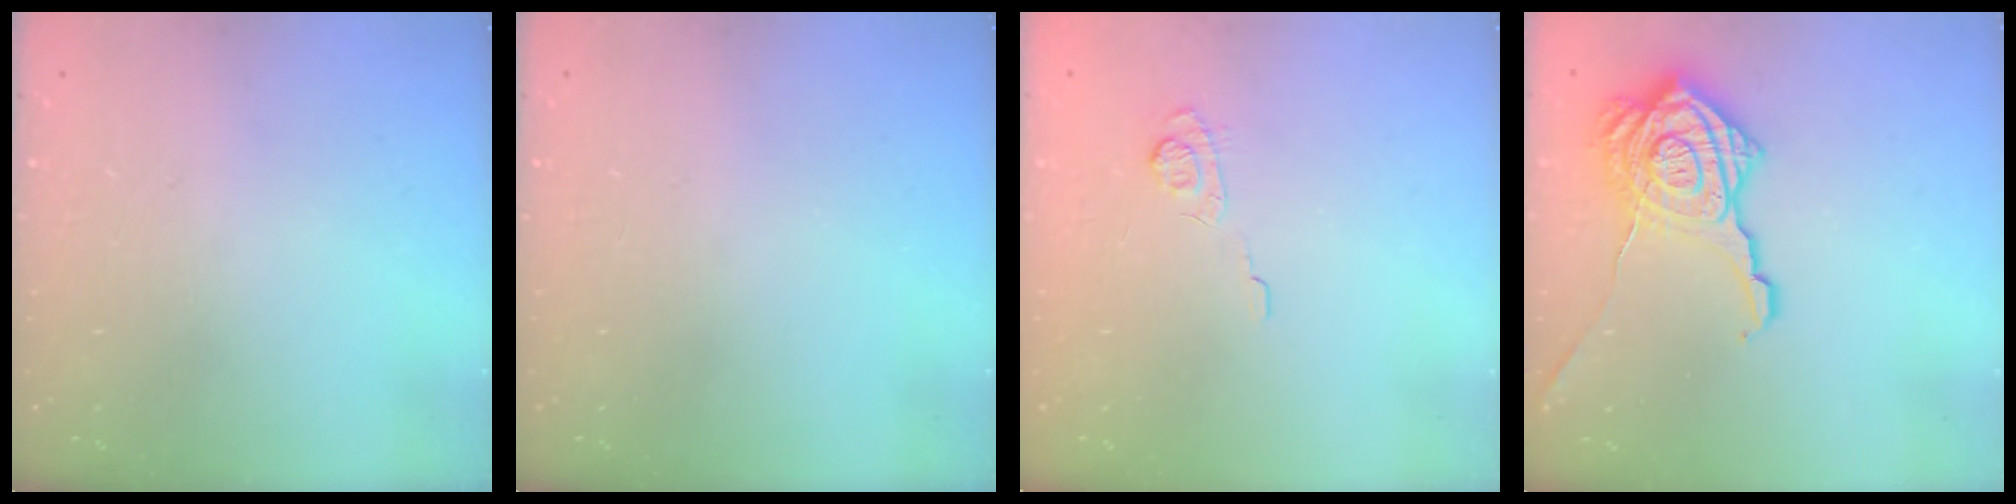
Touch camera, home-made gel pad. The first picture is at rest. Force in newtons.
{"total": 0.0}
{"total": 8.2, "press": 8.0, "slide": 1.5}
{"total": 22.9, "press": 22.9, "slide": 1.3}